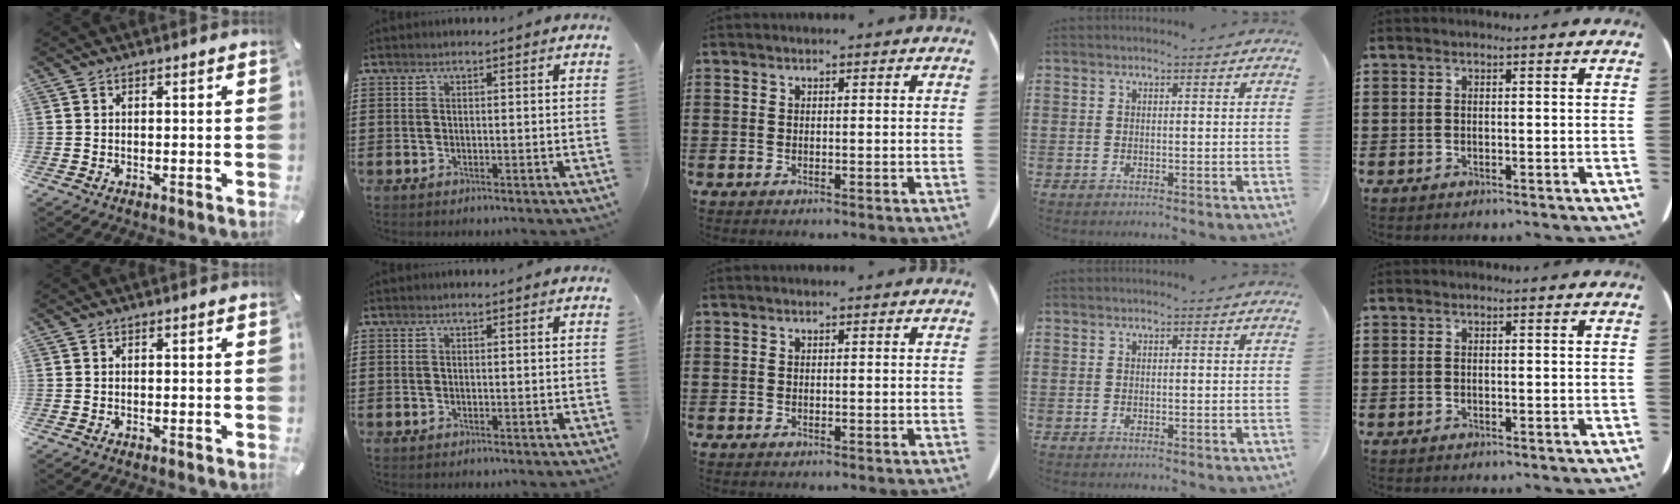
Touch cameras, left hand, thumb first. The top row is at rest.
{}